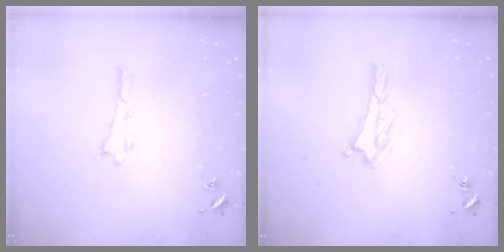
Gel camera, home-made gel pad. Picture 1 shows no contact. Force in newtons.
{"total": 1.2, "press": 1.1, "slide": 0.2}